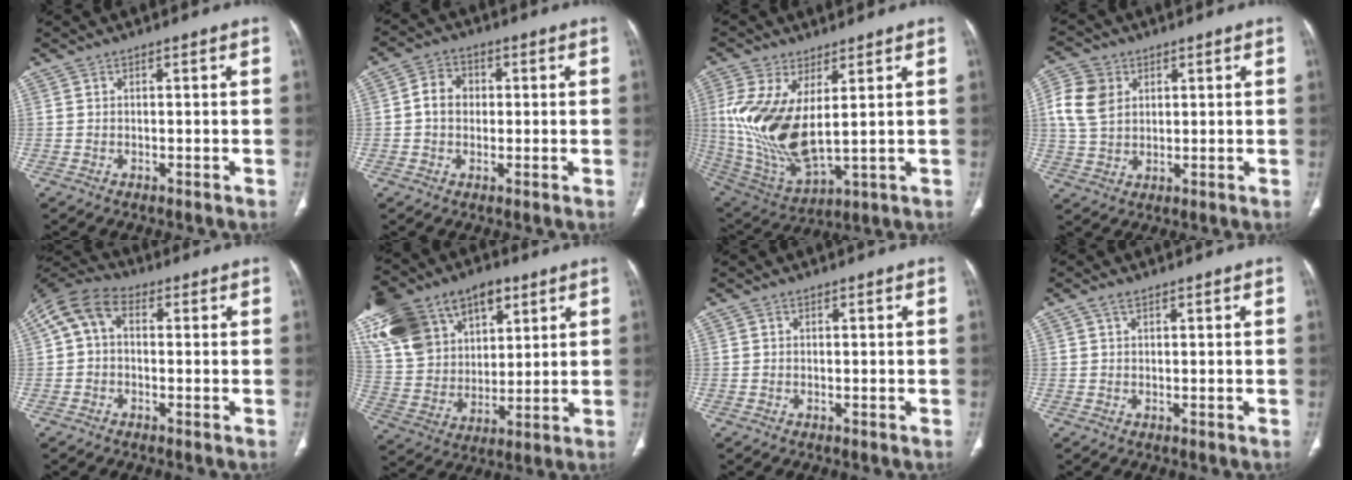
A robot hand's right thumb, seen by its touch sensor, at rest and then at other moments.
{"total": 5.6, "force": [0.3, 4.6, 3.1], "torque": [-0.041, 0.015, 0.000]}
{"total": 16.2, "force": [2.8, 7.3, 14.2], "torque": [-0.300, -0.022, 0.075]}
{"total": 8.6, "force": [2.5, 6.7, 4.8], "torque": [-0.089, 0.002, 0.051]}
{"total": 9.0, "force": [1.3, 6.2, 6.4], "torque": [-0.121, 0.031, 0.011]}
{"total": 25.3, "force": [13.0, 16.5, 14.3], "torque": [-0.288, 0.019, 0.245]}
{"total": 0.0}
{"total": 1.6, "force": [0.9, 0.8, 1.0], "torque": [-0.022, 0.004, 0.018]}